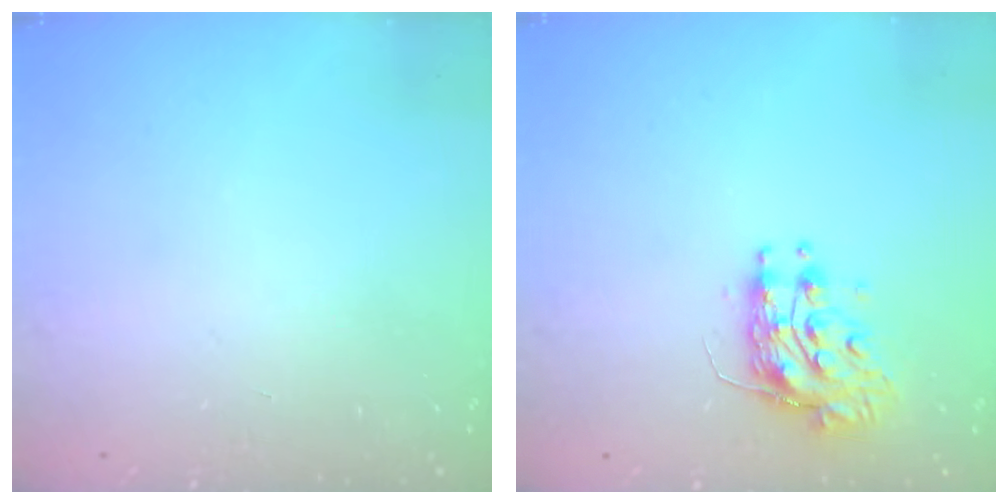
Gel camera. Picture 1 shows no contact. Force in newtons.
{"total": 9.3, "press": 9.2, "slide": 0.6}